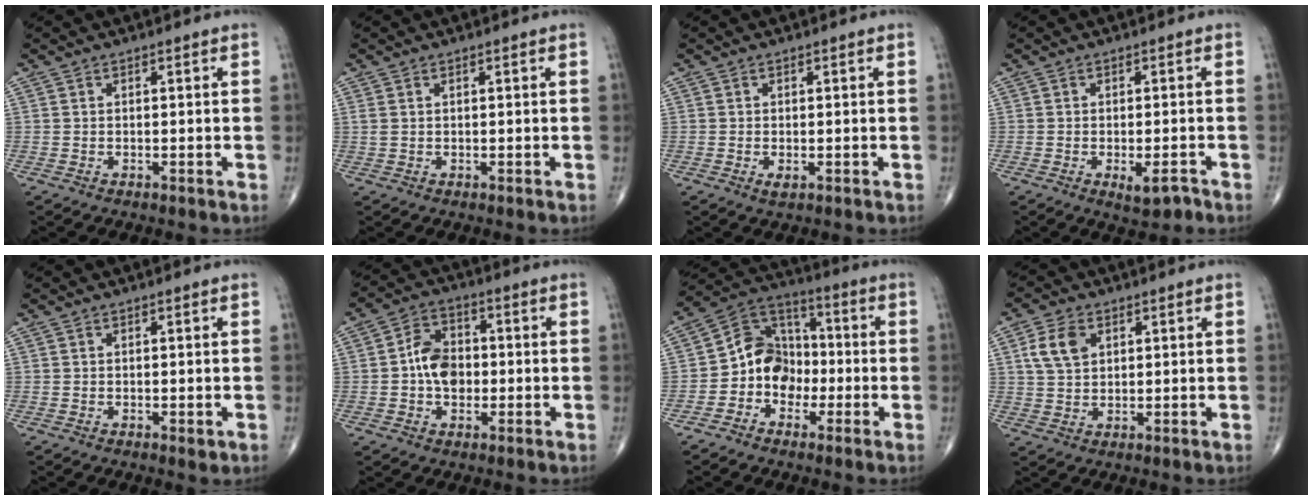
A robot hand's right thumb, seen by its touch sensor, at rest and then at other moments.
{"total": 1.0, "force": [0.4, 0.5, 0.7], "torque": [-0.021, 0.011, 0.014]}
{"total": 1.1, "force": [-0.3, 0.5, 1.0], "torque": [-0.015, -0.002, -0.004]}
{"total": 3.6, "force": [-1.7, 1.3, 2.9], "torque": [-0.036, 0.003, -0.020]}
{"total": 0.8, "force": [-0.2, 0.4, 0.7], "torque": [-0.008, -0.003, -0.002]}
{"total": 8.1, "force": [-0.6, 5.9, 5.5], "torque": [-0.072, 0.019, -0.020]}
{"total": 10.5, "force": [-2.7, 8.6, 5.2], "torque": [-0.052, 0.046, -0.063]}
{"total": 6.3, "force": [2.2, 4.3, 4.1], "torque": [-0.072, -0.003, 0.042]}